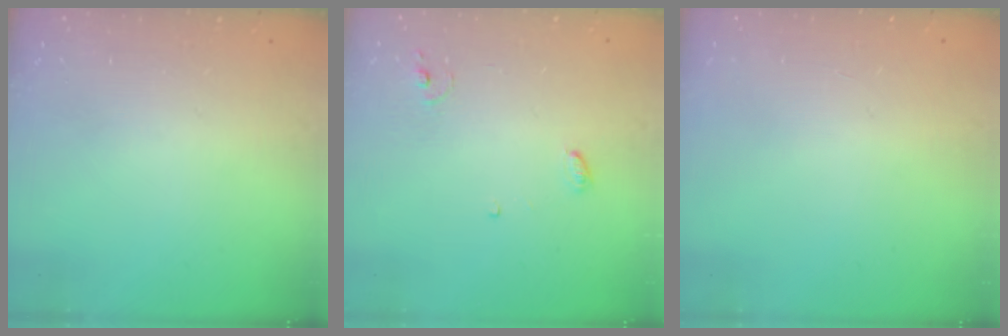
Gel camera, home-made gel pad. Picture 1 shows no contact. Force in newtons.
{"total": 4.9, "press": 4.8, "slide": 0.2}
{"total": 0.9, "press": 0.9, "slide": 0.1}